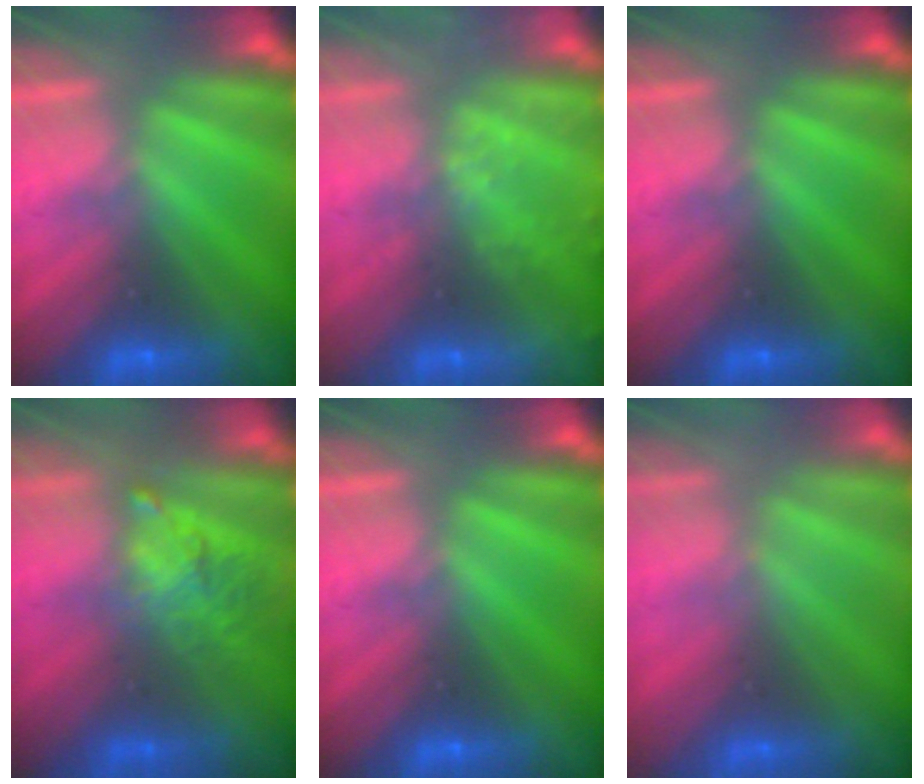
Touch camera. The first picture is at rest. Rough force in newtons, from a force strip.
{"total": 2.4}
{"total": 0.0}
{"total": 3.2}
{"total": 0.0}
{"total": 2.5}